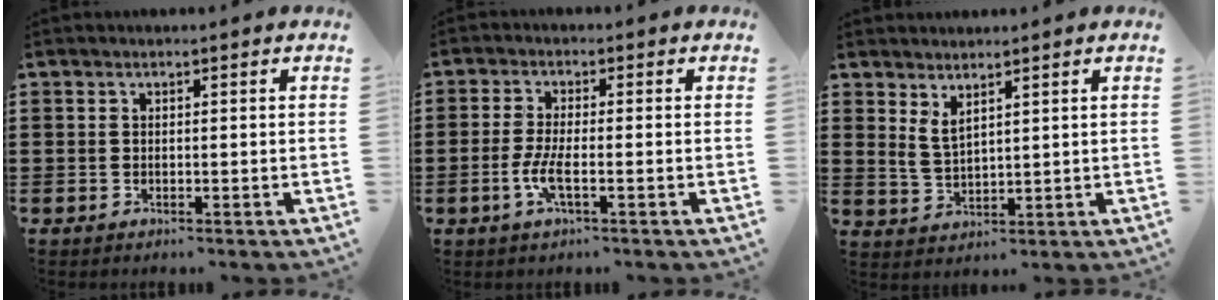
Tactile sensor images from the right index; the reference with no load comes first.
{"total": 4.4, "force": [-1.6, 0.9, 4.0], "torque": [-0.096, -0.009, -0.037]}
{"total": 2.8, "force": [2.2, 0.8, 1.5], "torque": [-0.036, 0.004, 0.041]}